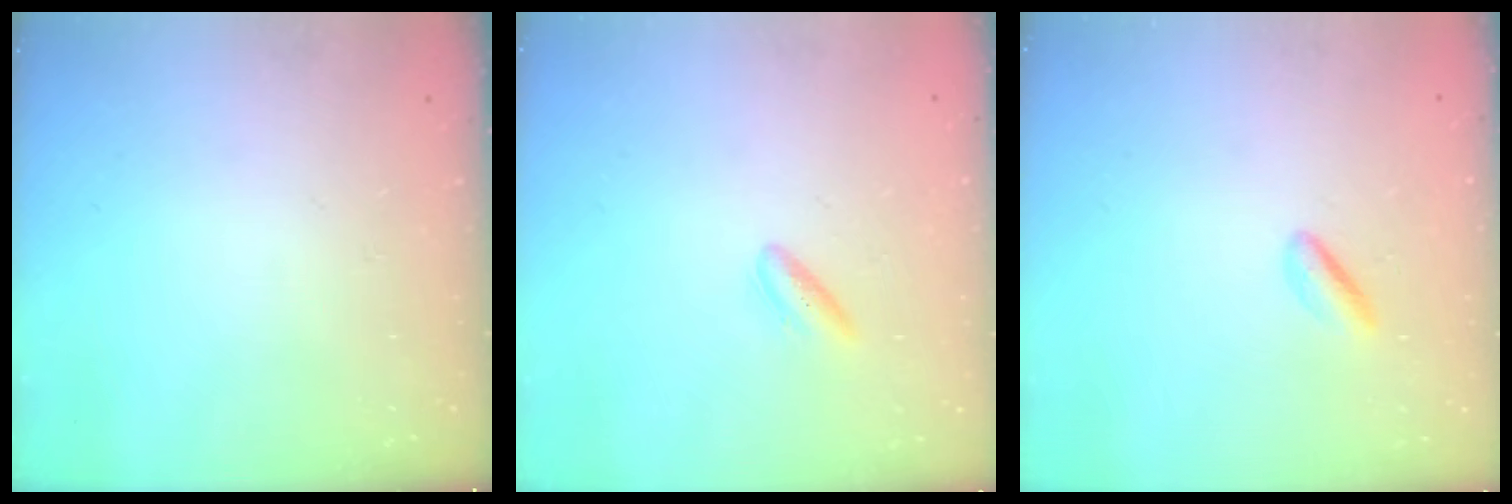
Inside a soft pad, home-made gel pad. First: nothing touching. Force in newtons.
{"total": 3.6, "press": 3.3, "slide": 1.4}
{"total": 1.6, "press": 1.3, "slide": 0.8}